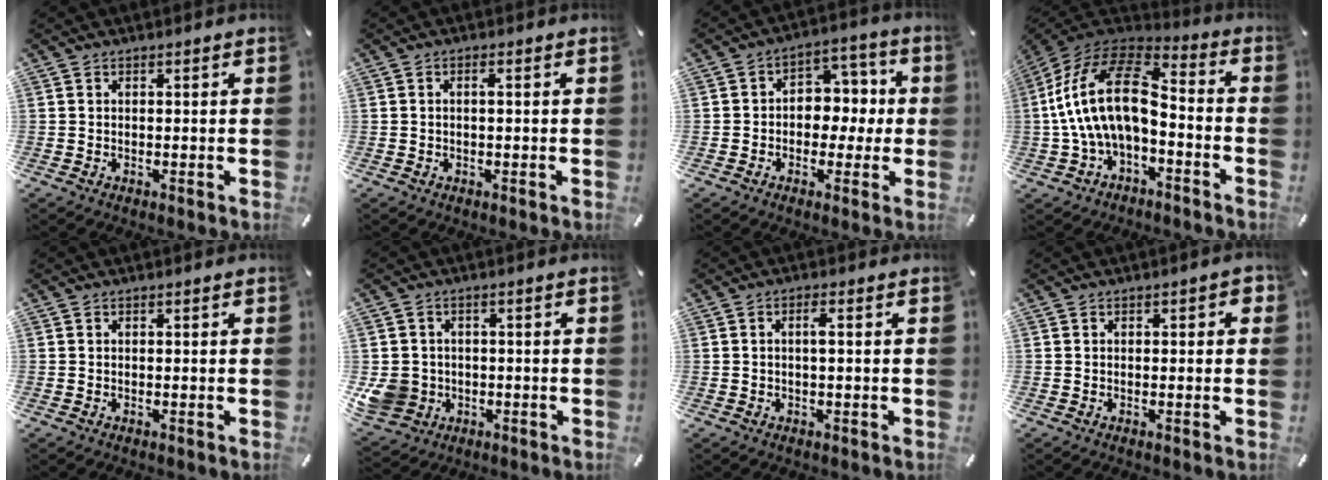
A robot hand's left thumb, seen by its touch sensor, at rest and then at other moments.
{"total": 1.2, "force": [0.0, 0.4, 1.1], "torque": [-0.022, 0.002, -0.001]}
{"total": 7.3, "force": [-1.1, 6.5, 3.1], "torque": [-0.034, 0.010, -0.025]}
{"total": 19.7, "force": [-0.6, 11.3, 16.0], "torque": [-0.336, 0.020, -0.012]}
{"total": 0.0}
{"total": 7.6, "force": [-1.2, 7.1, 2.5], "torque": [-0.070, 0.007, -0.024]}
{"total": 2.4, "force": [0.1, 0.7, 2.3], "torque": [-0.045, 0.006, -0.001]}
{"total": 1.6, "force": [-0.2, 0.9, 1.3], "torque": [-0.016, 0.003, -0.006]}